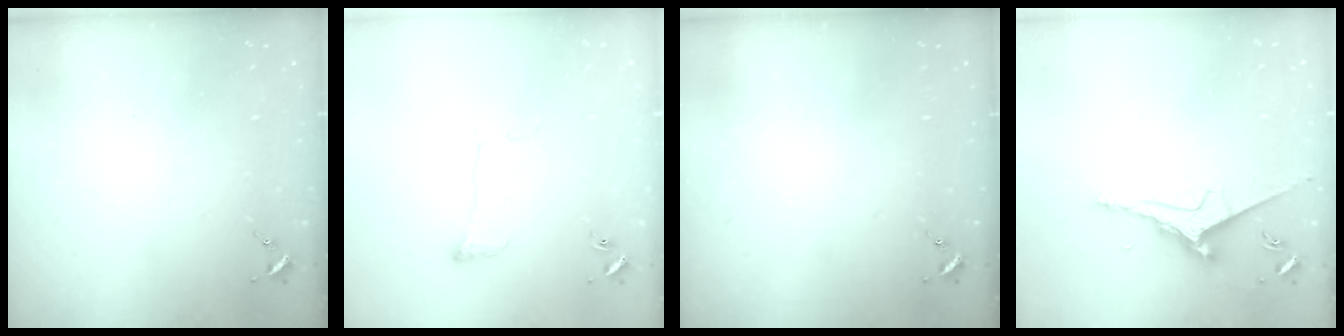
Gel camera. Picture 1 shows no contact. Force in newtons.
{"total": 6.6, "press": 6.6, "slide": 0.4}
{"total": 0.0}
{"total": 8.9, "press": 8.8, "slide": 1.0}